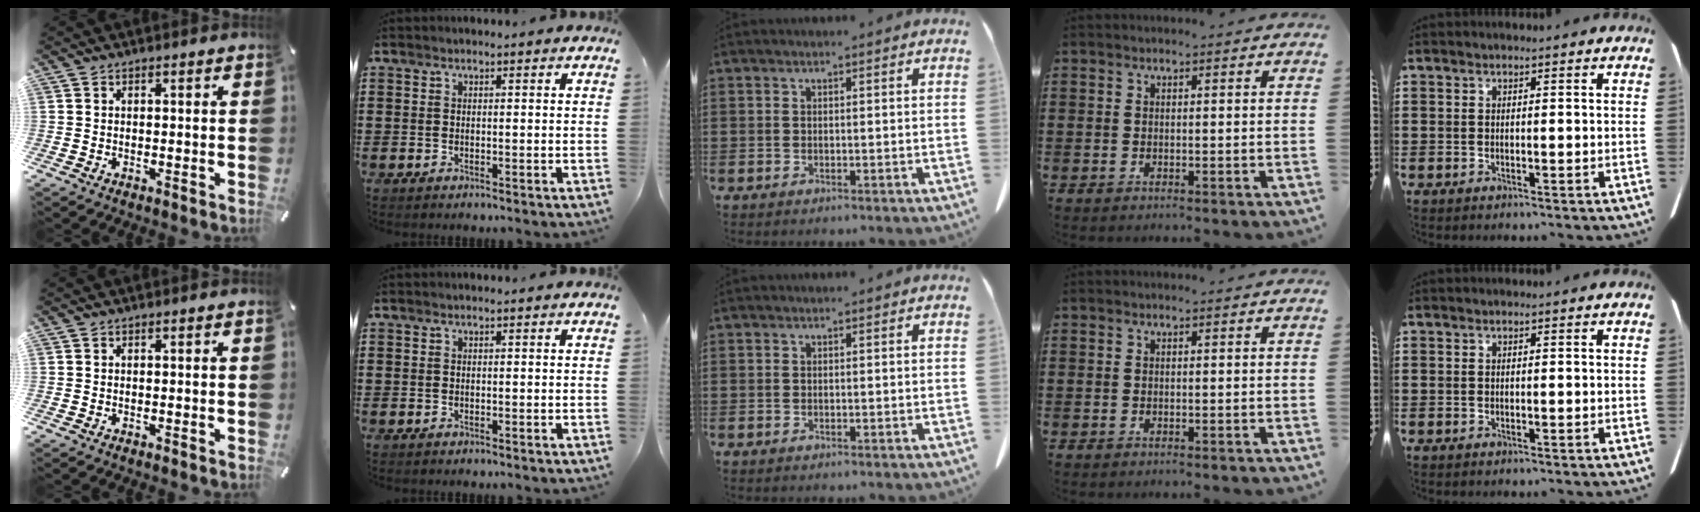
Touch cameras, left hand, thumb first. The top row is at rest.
{}